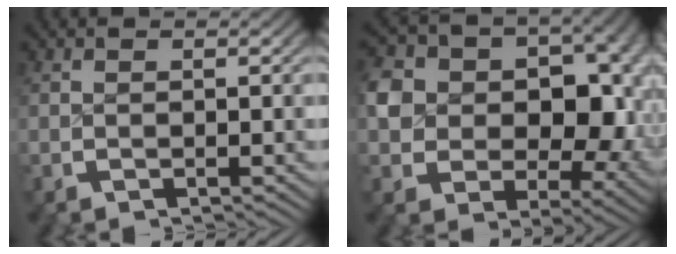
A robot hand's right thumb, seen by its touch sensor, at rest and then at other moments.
{"total": 15.3, "force": [1.4, 11.5, 10.0], "torque": [-0.177, -0.038, 0.035]}